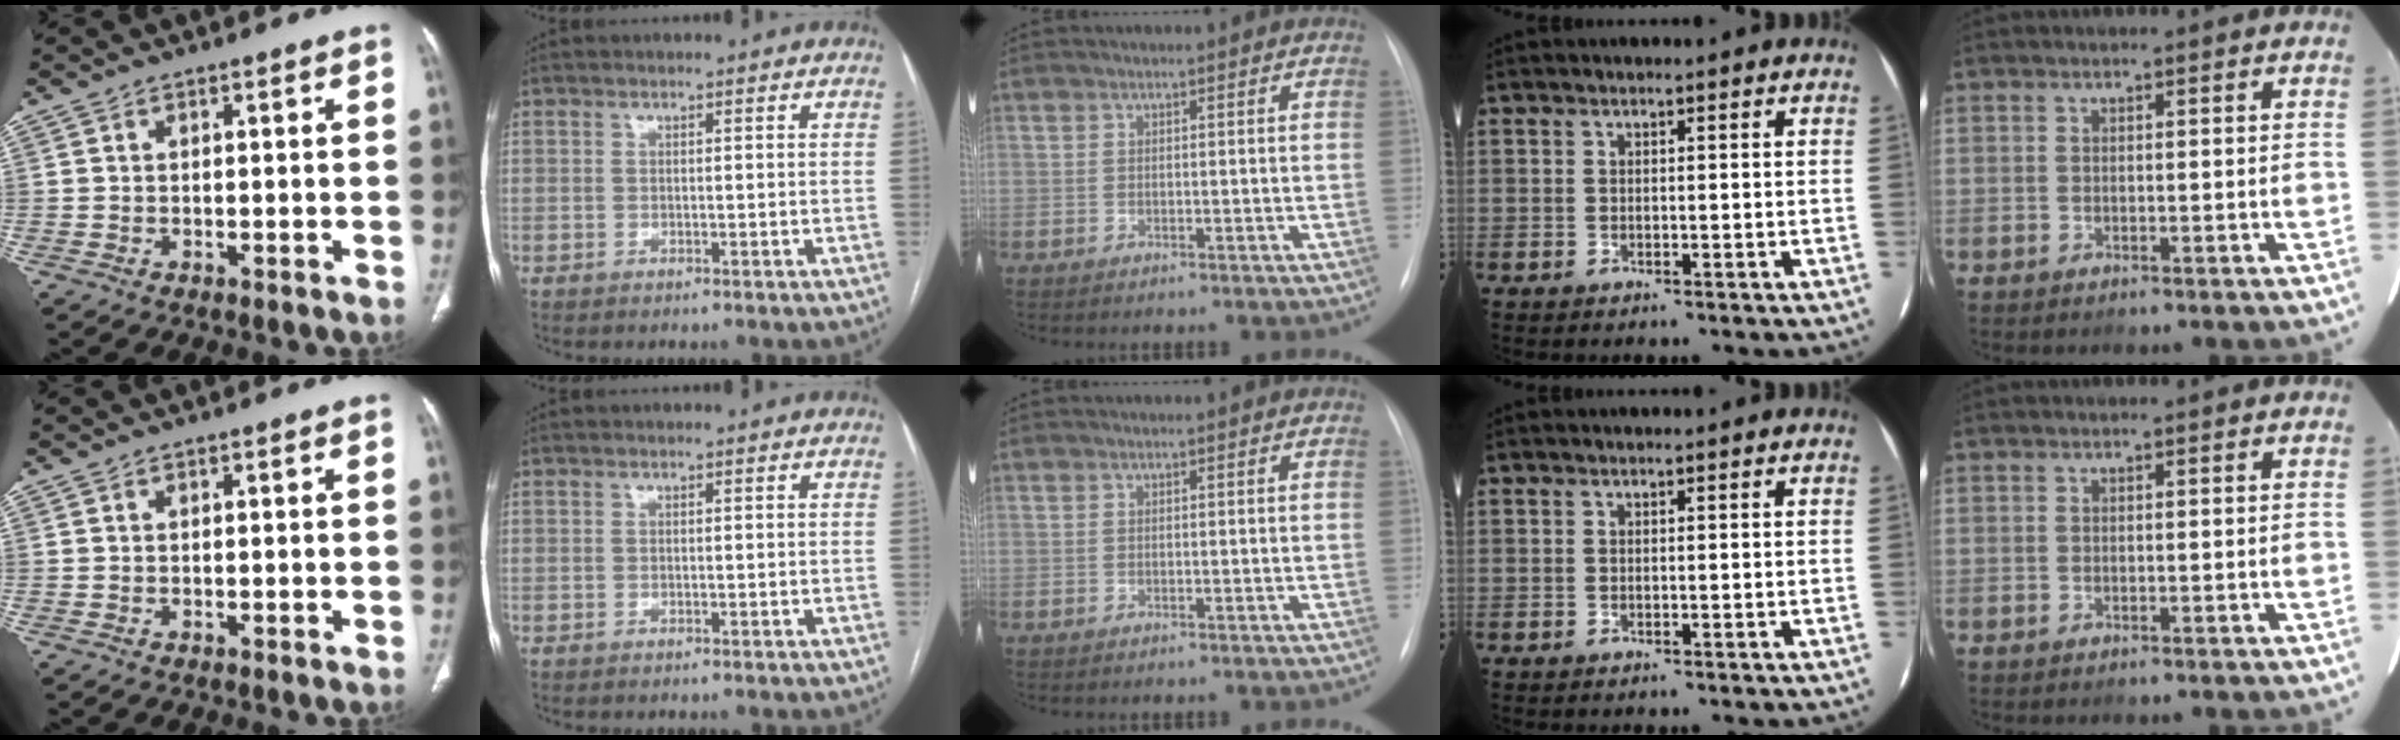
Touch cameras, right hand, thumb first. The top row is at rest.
{}